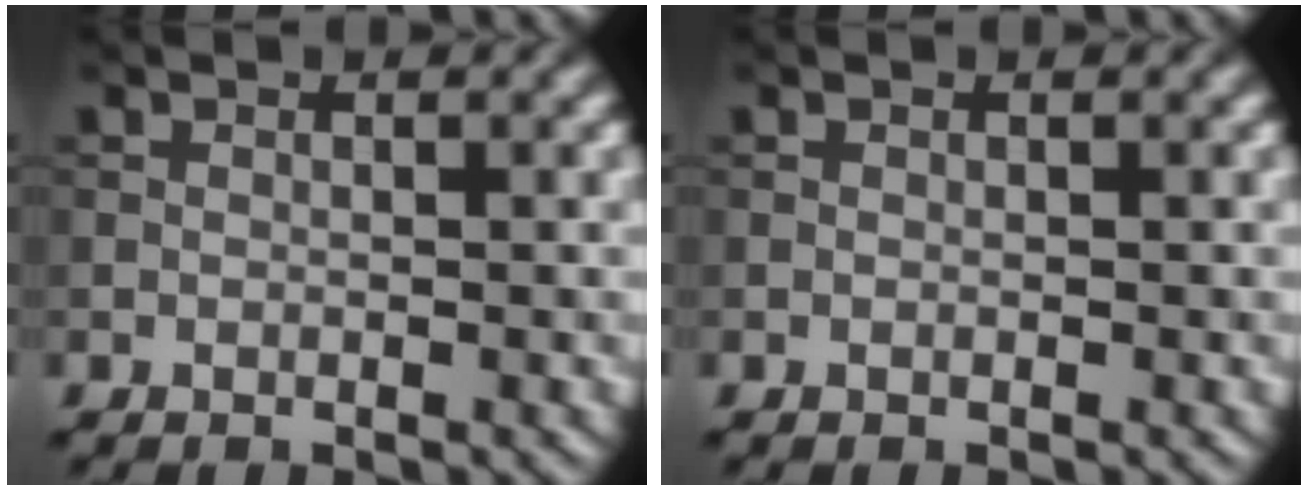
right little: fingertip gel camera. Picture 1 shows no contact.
{"total": 0.0}